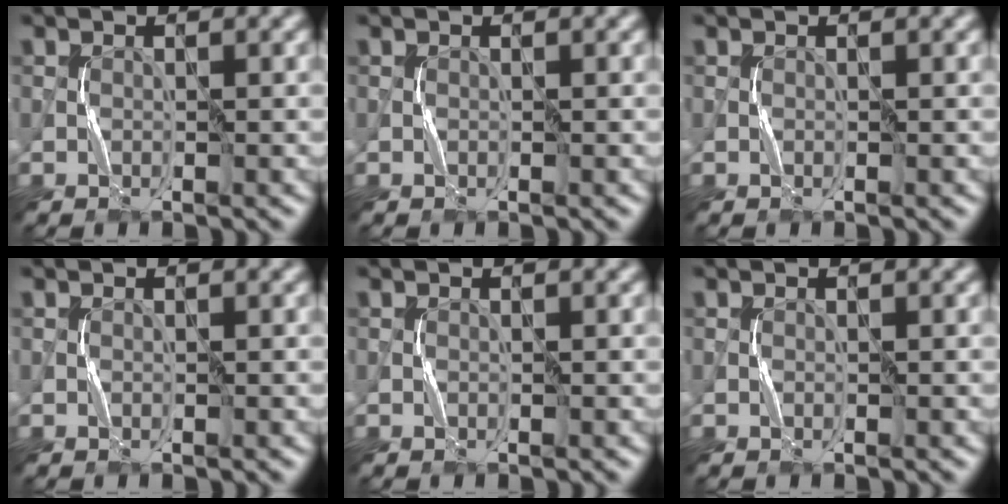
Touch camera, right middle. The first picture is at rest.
{"total": 0.0}
{"total": 0.0}
{"total": 0.0}
{"total": 0.0}
{"total": 0.0}